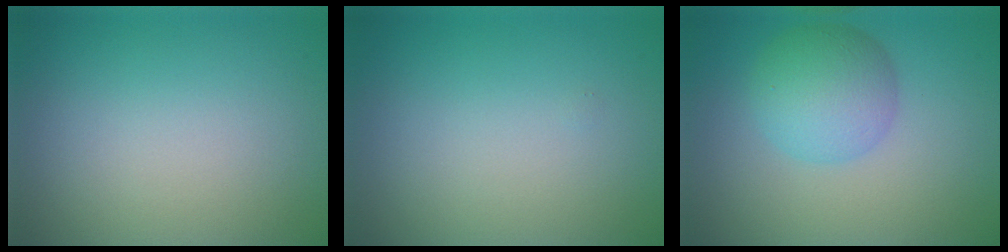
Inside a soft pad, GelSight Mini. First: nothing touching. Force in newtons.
{"total": 0.0}
{"total": 4.7, "press": 4.7, "slide": 0.1}